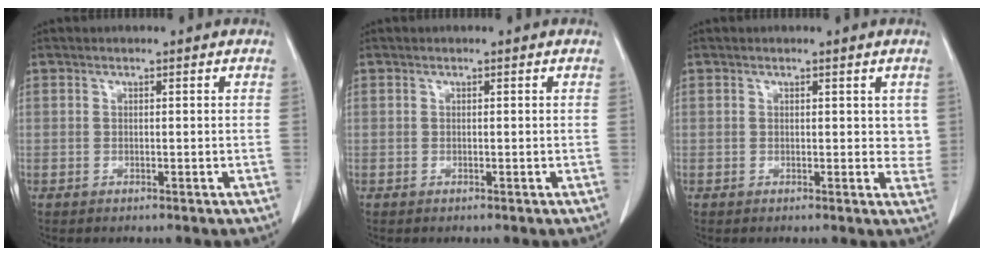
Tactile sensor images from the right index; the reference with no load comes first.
{"total": 0.0}
{"total": 2.4, "force": [1.0, 1.7, 1.5], "torque": [-0.001, -0.006, 0.011]}